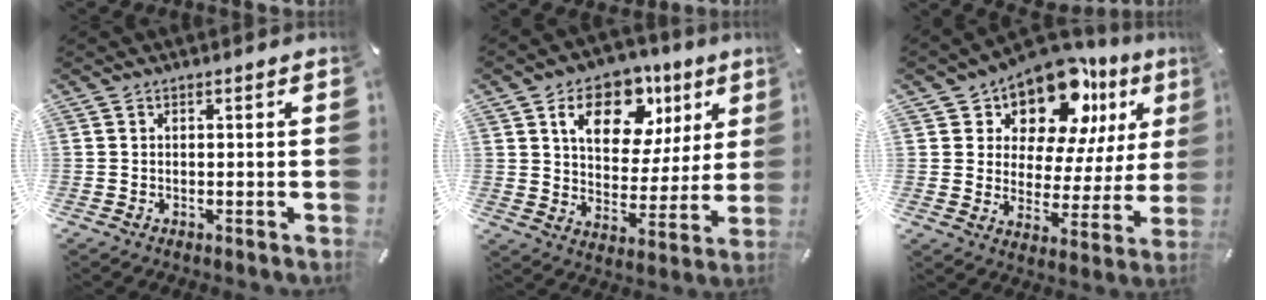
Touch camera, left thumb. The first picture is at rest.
{"total": 15.6, "force": [8.1, 10.2, 8.6], "torque": [-0.136, -0.027, 0.142]}
{"total": 14.3, "force": [11.1, 7.2, 5.2], "torque": [-0.092, -0.097, 0.195]}